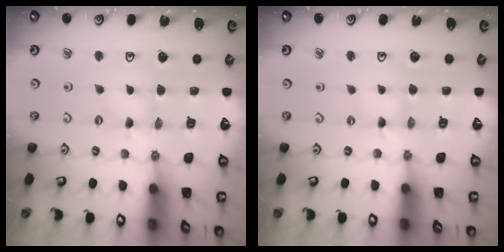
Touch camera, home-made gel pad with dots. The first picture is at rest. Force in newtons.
{"total": 1.1, "press": 1.1, "slide": 0.2}